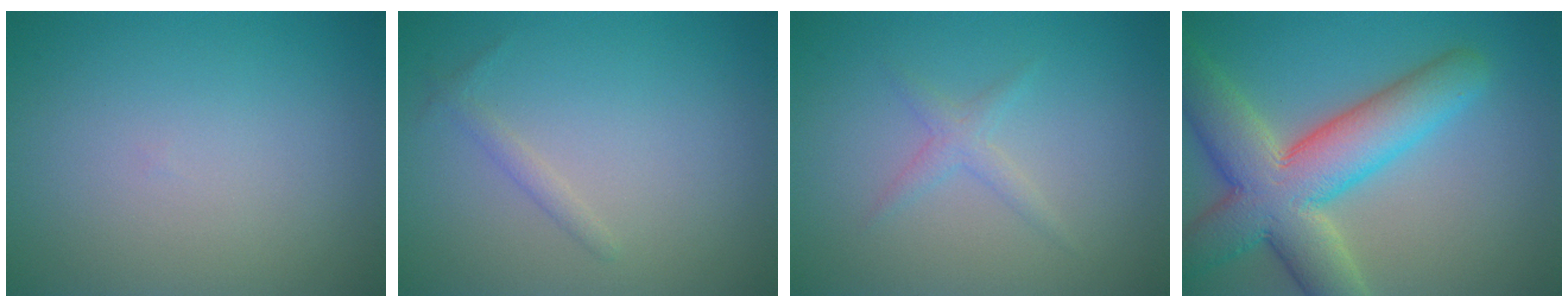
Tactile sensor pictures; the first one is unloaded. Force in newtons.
{"total": 0.9, "press": 0.9, "slide": 0.1}
{"total": 1.3, "press": 1.3, "slide": 0.1}
{"total": 10.0, "press": 10.0, "slide": 1.0}